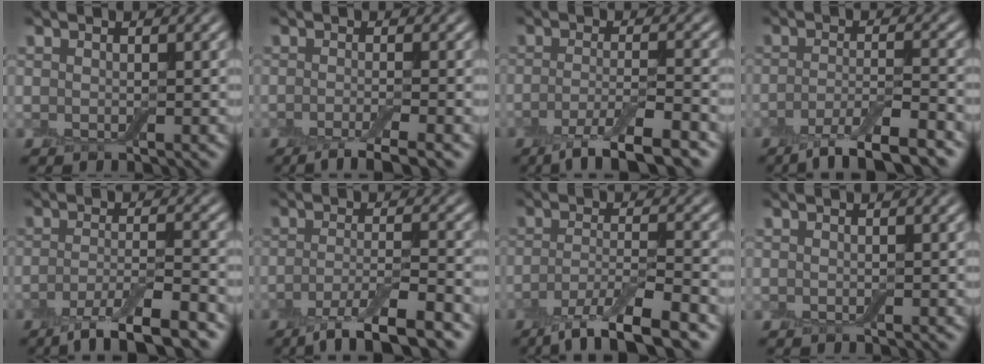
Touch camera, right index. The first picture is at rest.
{"total": 3.7, "force": [-2.4, 0.8, 2.7], "torque": [-0.039, -0.003, -0.050]}
{"total": 5.6, "force": [-3.5, 1.1, 4.2], "torque": [-0.069, -0.003, -0.065]}
{"total": 5.8, "force": [-4.1, 1.2, 4.0], "torque": [-0.063, -0.001, -0.073]}
{"total": 6.2, "force": [-4.2, 1.4, 4.4], "torque": [-0.072, -0.002, -0.075]}
{"total": 6.1, "force": [-4.0, 1.3, 4.5], "torque": [-0.073, -0.002, -0.073]}
{"total": 6.4, "force": [-4.2, 1.5, 4.6], "torque": [-0.076, -0.005, -0.080]}
{"total": 0.0}